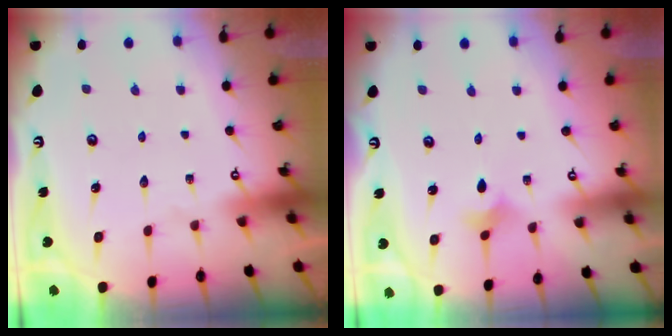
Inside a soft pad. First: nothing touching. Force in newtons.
{"total": 1.9, "press": 1.8, "slide": 0.5}